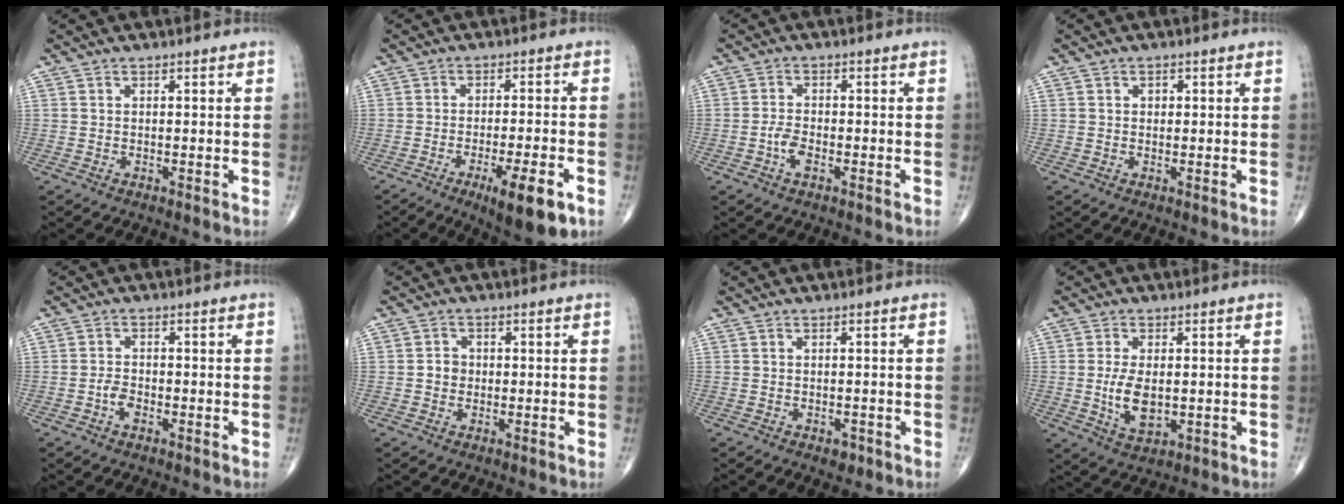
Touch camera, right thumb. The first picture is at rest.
{"total": 10.5, "force": [-5.1, 2.2, 8.9], "torque": [-0.133, 0.004, -0.070]}
{"total": 3.2, "force": [-1.4, 1.5, 2.5], "torque": [-0.051, 0.010, -0.029]}
{"total": 1.1, "force": [0.2, 0.9, 0.6], "torque": [-0.002, 0.002, 0.001]}
{"total": 2.6, "force": [-1.2, 1.4, 1.9], "torque": [-0.033, 0.009, -0.026]}
{"total": 2.4, "force": [-0.2, 2.2, 1.0], "torque": [-0.005, 0.006, -0.007]}
{"total": 1.6, "force": [-0.8, 1.0, 0.9], "torque": [-0.004, 0.002, -0.009]}
{"total": 7.1, "force": [-0.4, 3.8, 6.0], "torque": [-0.108, -0.012, 0.000]}